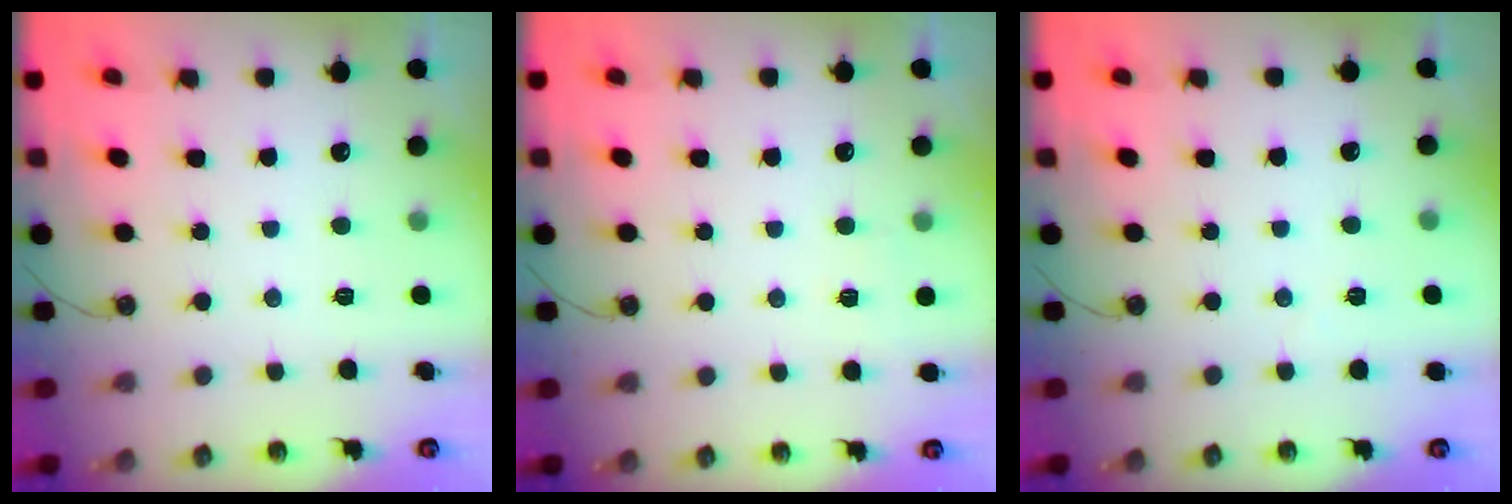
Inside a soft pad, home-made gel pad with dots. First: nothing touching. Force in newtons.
{"total": 3.5, "press": 2.4, "slide": 2.5}
{"total": 9.9, "press": 1.4, "slide": 9.8}